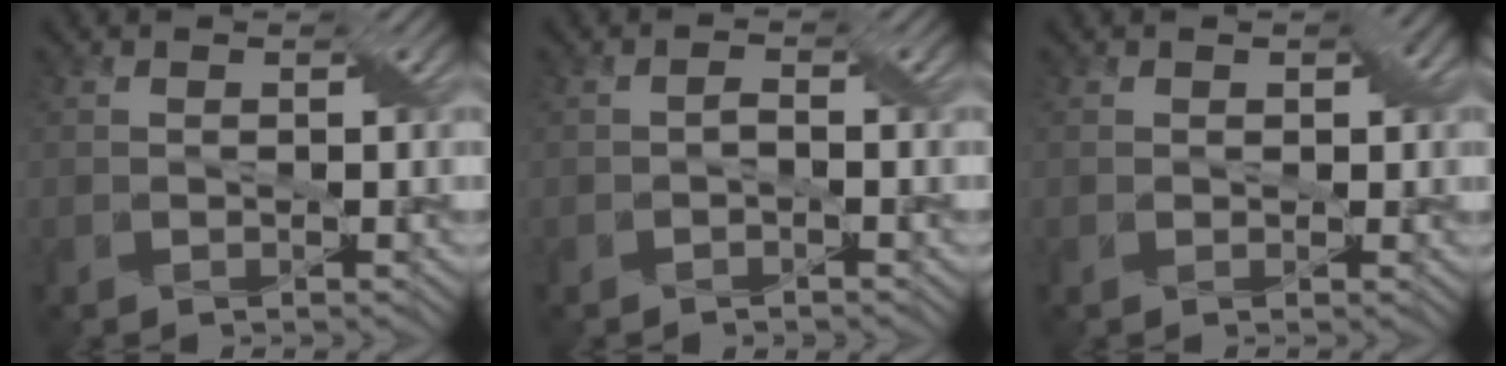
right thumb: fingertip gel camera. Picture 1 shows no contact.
{"total": 0.8, "force": [-0.7, 0.0, 0.4], "torque": [-0.012, 0.009, -0.016]}
{"total": 1.6, "force": [0.3, 1.2, 0.9], "torque": [-0.006, 0.003, 0.004]}